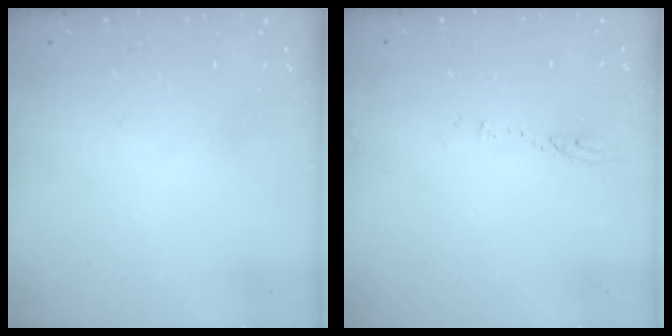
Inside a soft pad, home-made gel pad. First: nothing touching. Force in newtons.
{"total": 4.5, "press": 4.4, "slide": 0.6}